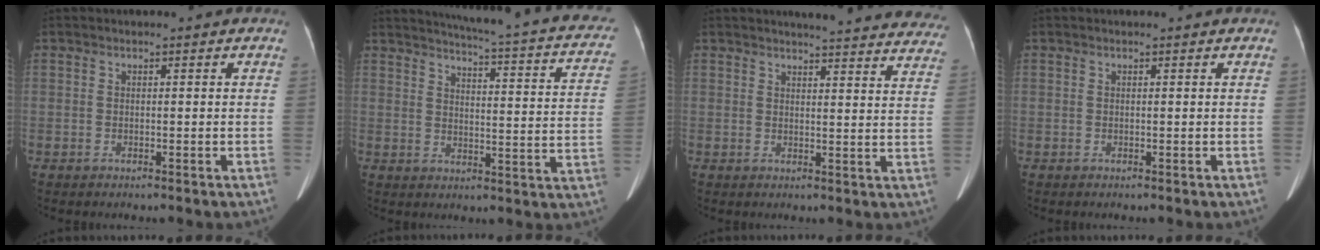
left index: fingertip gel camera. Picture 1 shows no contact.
{"total": 22.1, "force": [18.5, 2.9, 11.7], "torque": [-0.155, -0.035, 0.202]}
{"total": 23.6, "force": [22.5, 2.9, 6.6], "torque": [-0.072, -0.077, 0.240]}
{"total": 0.9, "force": [0.9, 0.0, 0.2], "torque": [-0.009, 0.003, 0.010]}